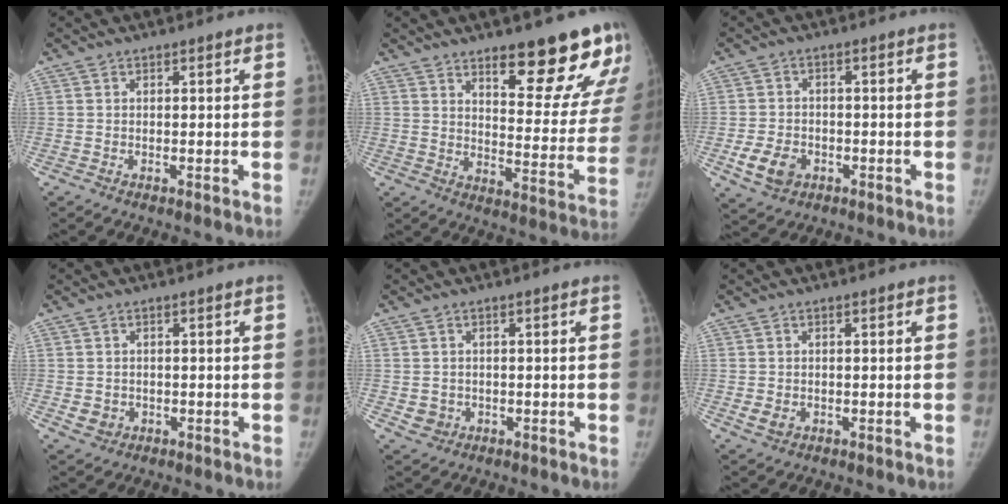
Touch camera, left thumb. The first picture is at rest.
{"total": 18.6, "force": [12.6, 5.9, 12.3], "torque": [-0.103, -0.085, 0.174]}
{"total": 6.6, "force": [-2.6, 5.0, 3.4], "torque": [-0.056, 0.009, -0.040]}
{"total": 3.2, "force": [-0.9, 2.8, 1.1], "torque": [-0.010, 0.001, -0.005]}
{"total": 3.1, "force": [-0.7, 2.9, 0.9], "torque": [-0.006, 0.002, -0.004]}
{"total": 2.6, "force": [-0.8, 2.1, 1.3], "torque": [-0.020, -0.001, -0.006]}